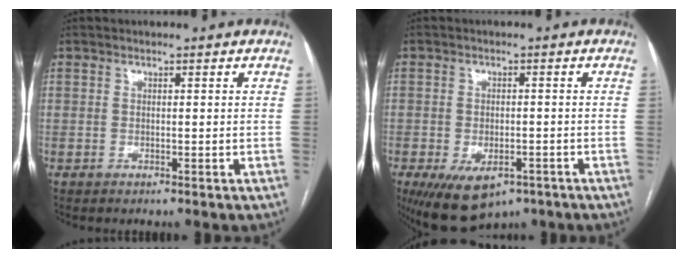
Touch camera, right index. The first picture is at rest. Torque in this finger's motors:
{"motor_torque": [1.10, -1.04, 0.52, 0.09]}